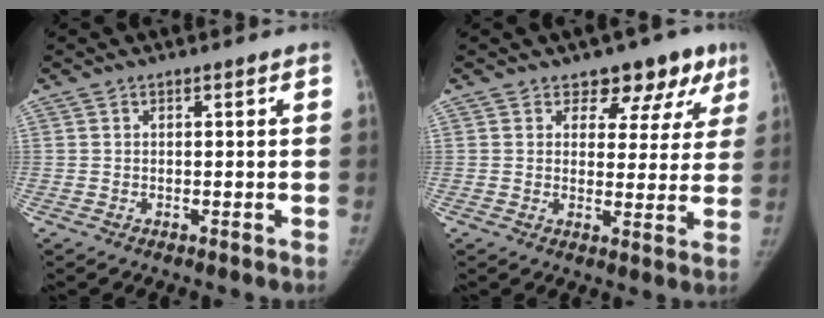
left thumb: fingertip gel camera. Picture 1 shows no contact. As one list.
[{"total": 9.4, "force": [6.8, 5.8, 3.0], "torque": [0.016, -0.029, 0.062]}]